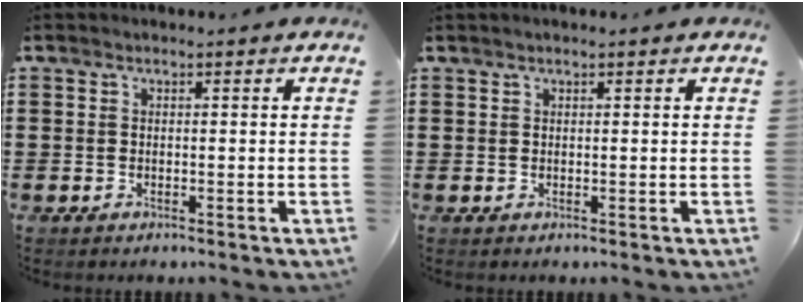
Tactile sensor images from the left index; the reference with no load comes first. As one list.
[{"total": 0.6, "force": [0.4, -0.1, 0.5], "torque": [-0.008, -0.001, 0.008]}]